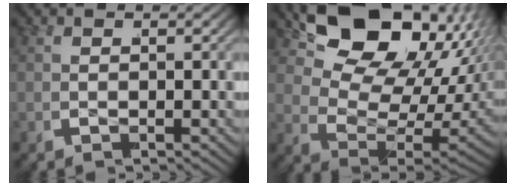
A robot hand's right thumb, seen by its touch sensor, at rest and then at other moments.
{"total": 16.5, "force": [4.3, 9.9, 12.5], "torque": [-0.227, 0.001, 0.063]}